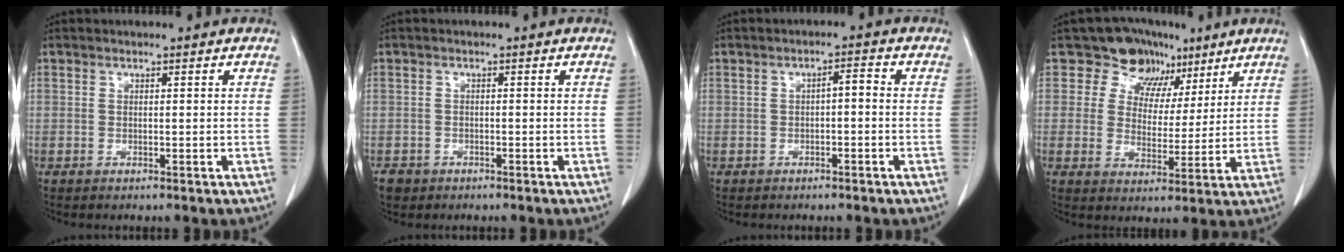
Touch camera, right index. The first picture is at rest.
{"total": 3.4, "force": [-2.0, 2.7, 0.5], "torque": [-0.013, 0.003, -0.033]}
{"total": 2.7, "force": [-0.2, 1.1, 2.4], "torque": [-0.045, 0.017, 0.000]}
{"total": 10.0, "force": [5.8, 7.6, 2.6], "torque": [-0.029, 0.031, 0.096]}